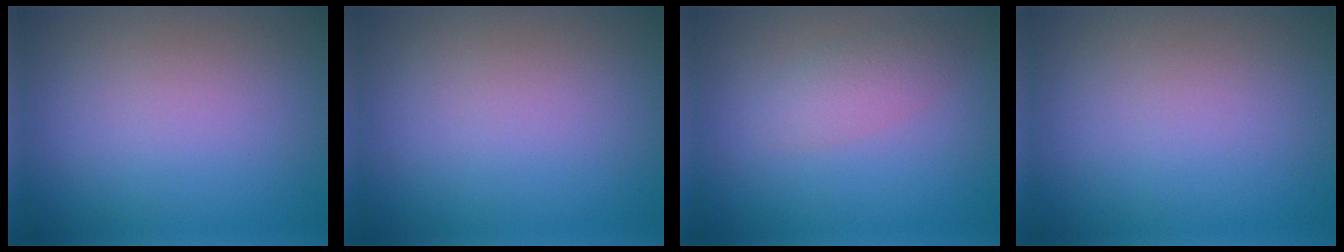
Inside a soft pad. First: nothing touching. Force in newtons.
{"total": 0.0}
{"total": 2.1, "press": 2.1, "slide": 0.0}
{"total": 0.0}